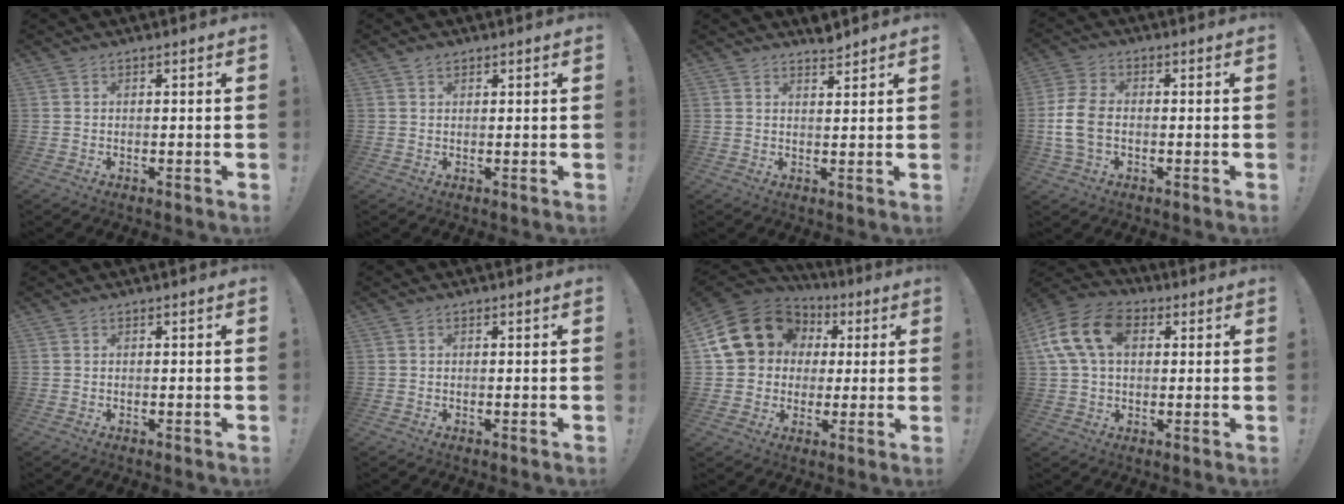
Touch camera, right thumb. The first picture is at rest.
{"total": 1.4, "force": [1.0, 0.8, 0.5], "torque": [-0.009, 0.000, 0.019]}
{"total": 2.8, "force": [2.7, 0.2, 0.7], "torque": [0.006, -0.025, 0.046]}
{"total": 9.4, "force": [-1.6, 6.4, 6.7], "torque": [-0.145, 0.009, -0.025]}
{"total": 0.0}
{"total": 0.0}
{"total": 19.3, "force": [5.8, 16.0, 9.1], "torque": [-0.151, -0.013, 0.130]}
{"total": 16.0, "force": [4.4, 10.9, 10.8], "torque": [-0.201, 0.002, 0.084]}